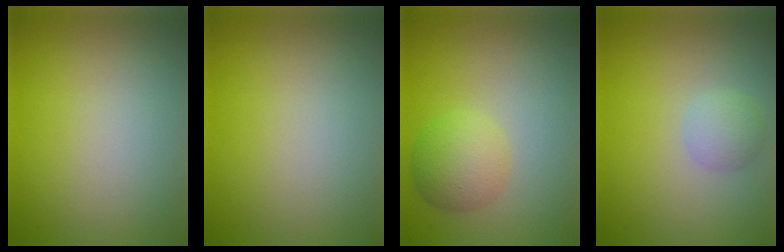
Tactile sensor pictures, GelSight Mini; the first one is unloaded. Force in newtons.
{"total": 0.0}
{"total": 3.5, "press": 3.5, "slide": 0.1}
{"total": 1.9, "press": 1.9, "slide": 0.1}